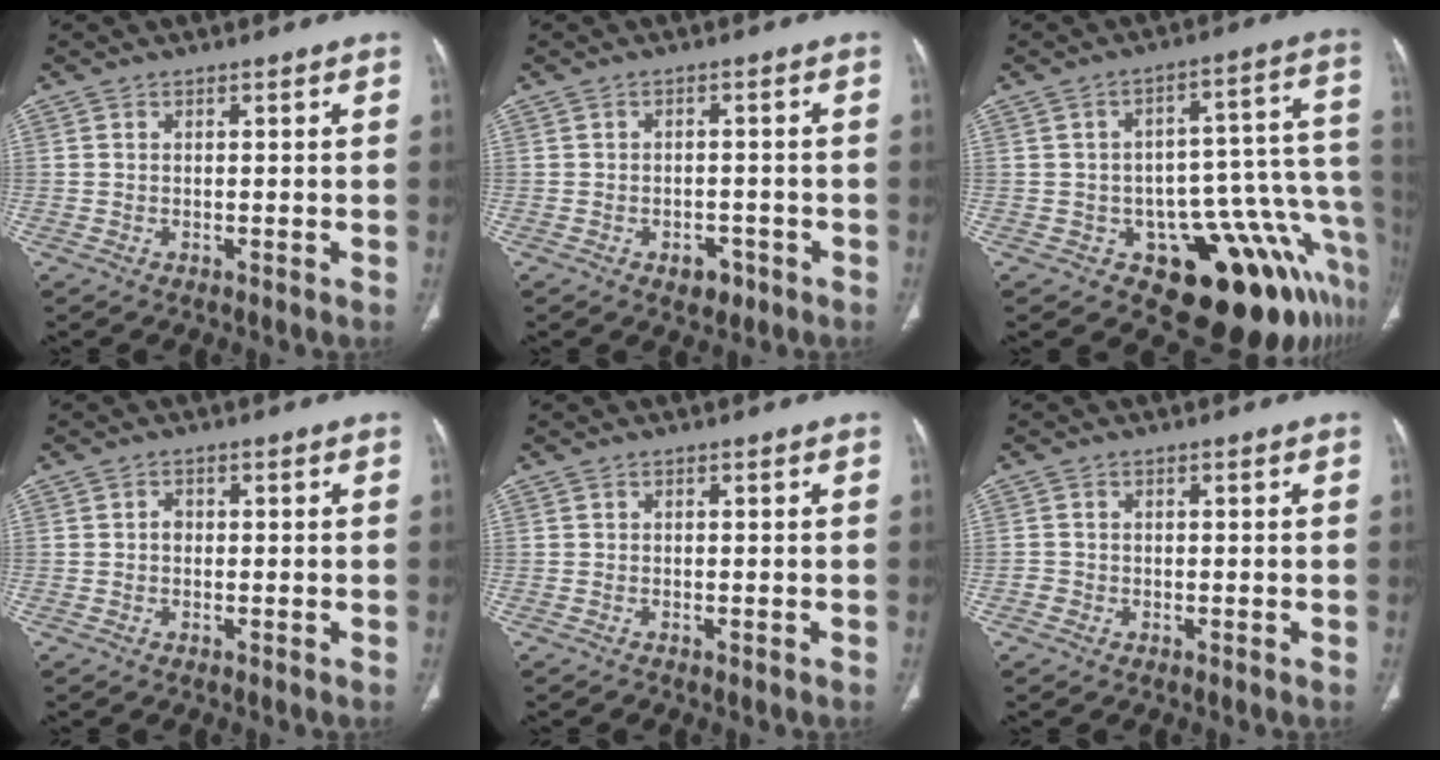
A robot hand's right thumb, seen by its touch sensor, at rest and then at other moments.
{"total": 3.6, "force": [-1.9, 2.4, 1.7], "torque": [-0.010, 0.012, -0.020]}
{"total": 19.6, "force": [-9.7, 9.0, 14.4], "torque": [-0.068, 0.102, -0.120]}
{"total": 1.3, "force": [-0.1, 1.0, 0.7], "torque": [0.000, 0.006, -0.006]}
{"total": 0.5, "force": [-0.4, 0.2, 0.2], "torque": [-0.002, 0.000, -0.006]}
{"total": 1.3, "force": [-0.6, 1.1, 0.2], "torque": [0.002, 0.006, -0.017]}